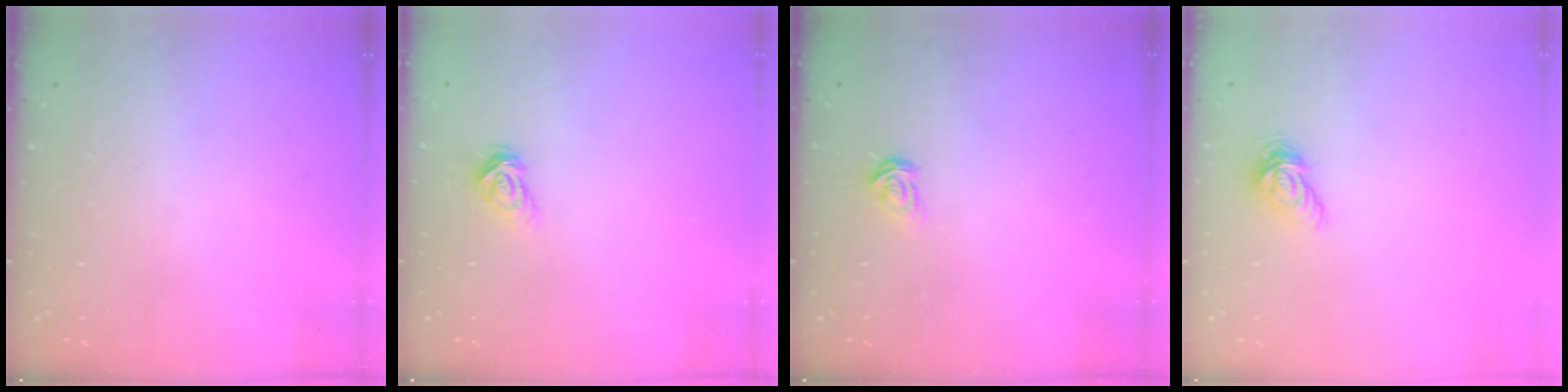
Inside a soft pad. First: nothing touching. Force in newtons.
{"total": 3.8, "press": 3.8, "slide": 0.4}
{"total": 2.1, "press": 2.1, "slide": 0.2}
{"total": 6.4, "press": 6.4, "slide": 0.3}